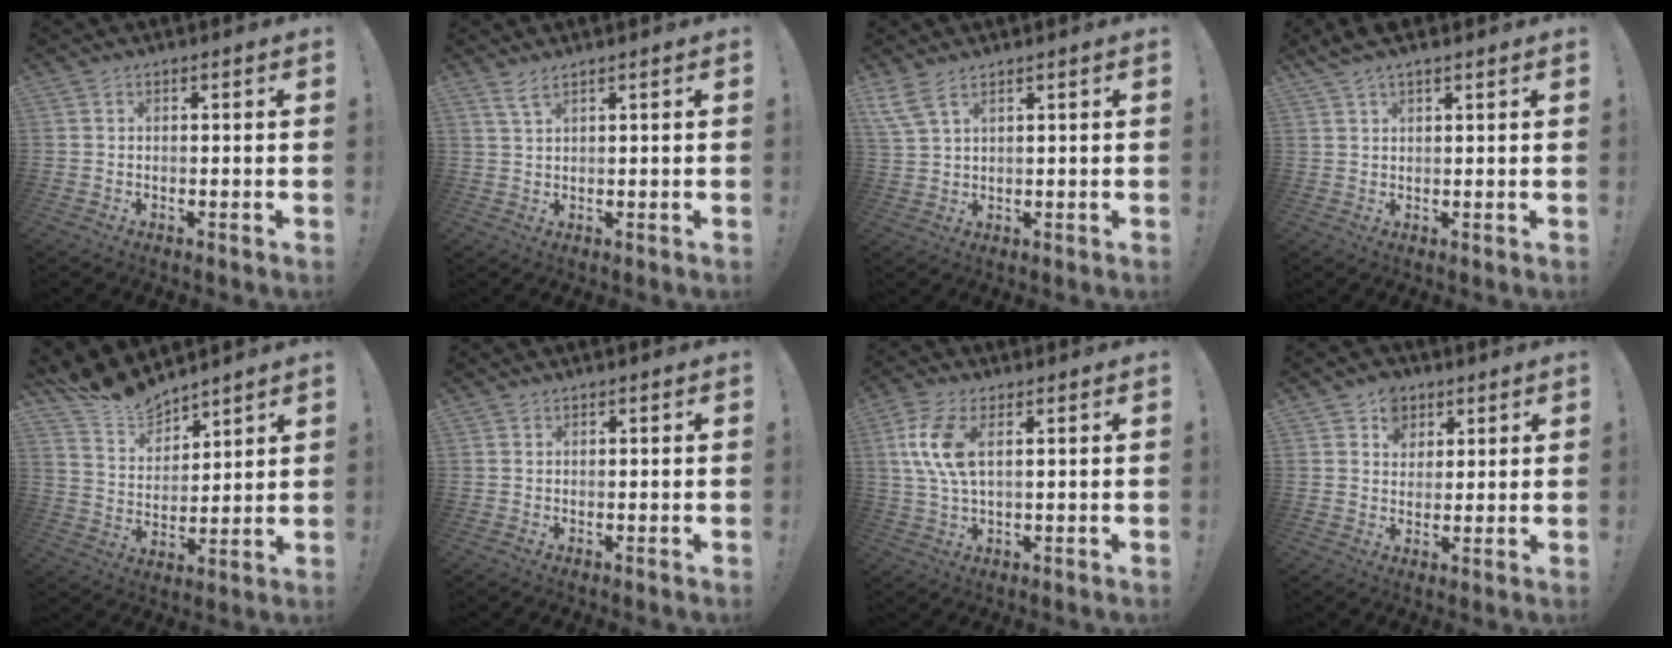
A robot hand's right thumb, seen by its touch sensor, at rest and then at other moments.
{"total": 3.3, "force": [2.4, 0.5, 2.2], "torque": [-0.052, -0.002, 0.044]}
{"total": 5.4, "force": [3.7, 1.5, 3.6], "torque": [-0.085, -0.014, 0.071]}
{"total": 3.4, "force": [2.5, 0.9, 2.1], "torque": [-0.035, -0.011, 0.045]}
{"total": 10.8, "force": [10.4, 2.6, 0.9], "torque": [-0.040, -0.097, 0.197]}
{"total": 0.6, "force": [0.4, 0.4, 0.0], "torque": [0.003, -0.001, 0.008]}
{"total": 10.3, "force": [3.0, 4.5, 8.8], "torque": [-0.182, -0.008, 0.053]}
{"total": 7.2, "force": [3.5, 6.0, 2.0], "torque": [-0.025, -0.016, 0.068]}